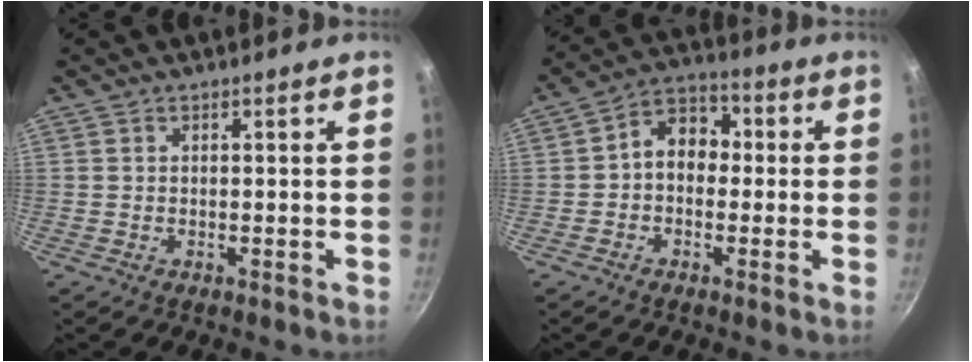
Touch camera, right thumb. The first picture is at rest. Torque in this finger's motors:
{"motor_torque": [-0.23, 0.43, 0.39, -0.31, 0.04]}